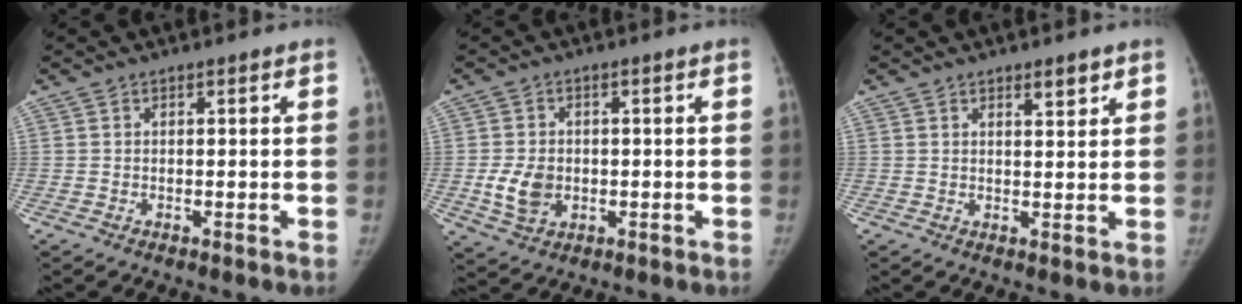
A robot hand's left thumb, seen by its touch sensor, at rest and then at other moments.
{"total": 6.4, "force": [-1.0, 4.9, 4.0], "torque": [-0.061, 0.002, -0.011]}
{"total": 2.7, "force": [1.9, 0.8, 1.7], "torque": [-0.015, -0.012, 0.027]}